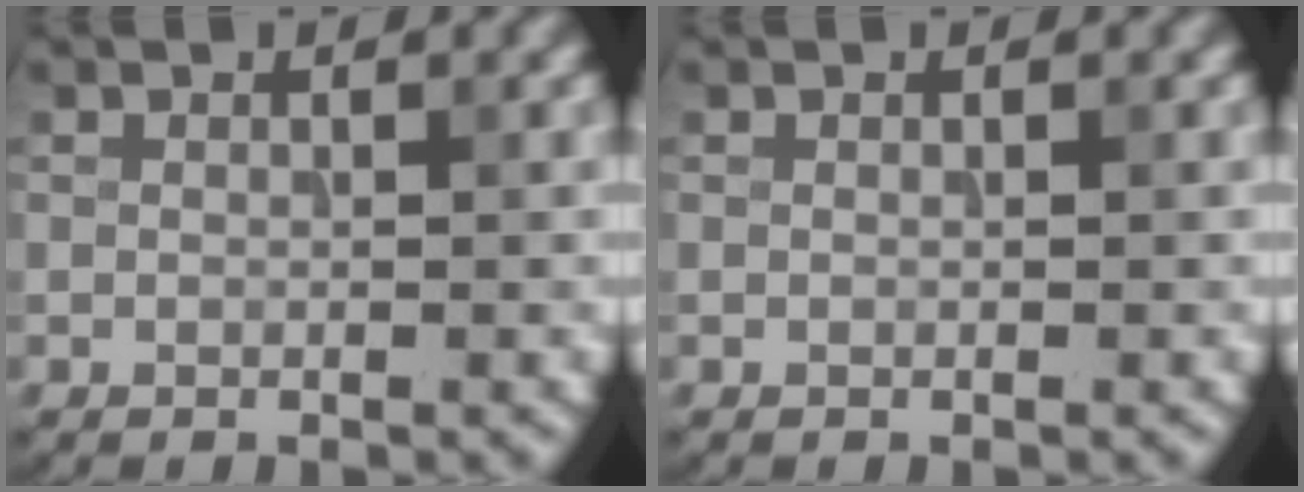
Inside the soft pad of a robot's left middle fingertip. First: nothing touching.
{"total": 0.0}